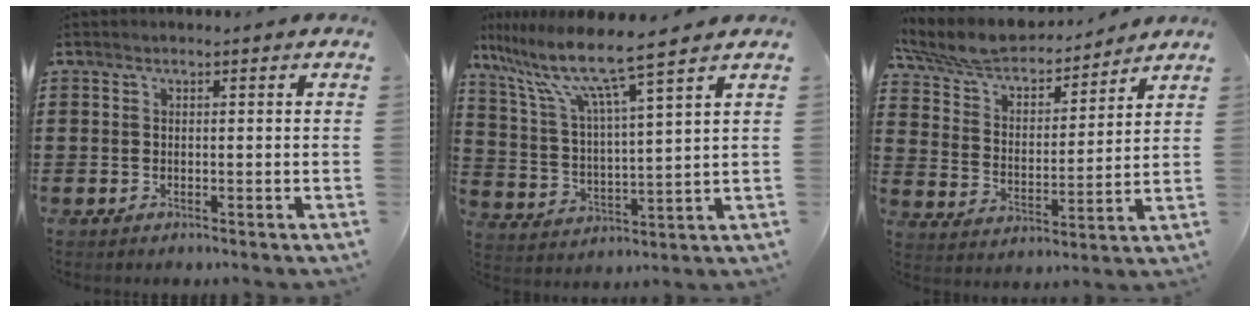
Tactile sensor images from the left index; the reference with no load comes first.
{"total": 9.3, "force": [7.4, -0.1, 5.6], "torque": [-0.140, -0.045, 0.119]}
{"total": 7.1, "force": [6.4, 1.6, 2.6], "torque": [-0.078, -0.040, 0.112]}